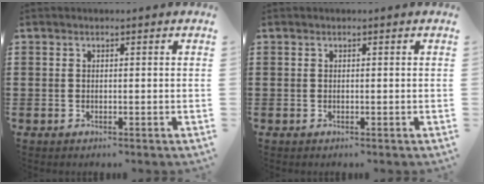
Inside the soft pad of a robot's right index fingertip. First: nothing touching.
{"total": 0.0}